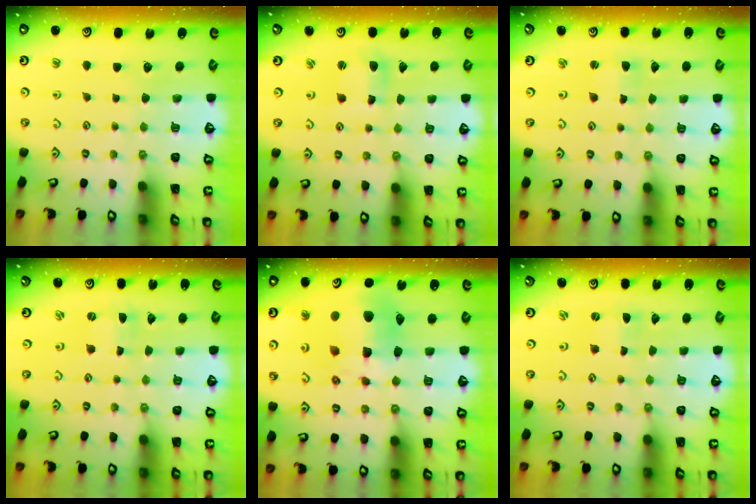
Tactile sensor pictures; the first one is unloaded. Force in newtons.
{"total": 5.1, "press": 5.1, "slide": 0.7}
{"total": 2.9, "press": 2.8, "slide": 0.4}
{"total": 0.0}
{"total": 16.2, "press": 16.1, "slide": 1.8}
{"total": 0.0}